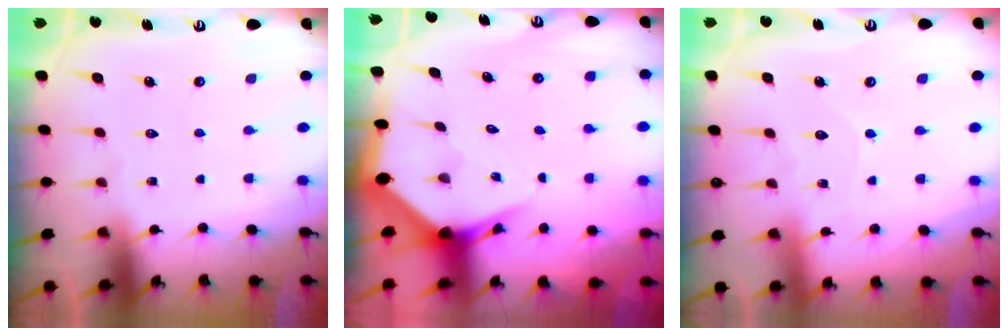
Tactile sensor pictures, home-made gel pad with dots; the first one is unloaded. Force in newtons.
{"total": 3.9, "press": 3.9, "slide": 0.5}
{"total": 4.7, "press": 4.7, "slide": 0.2}